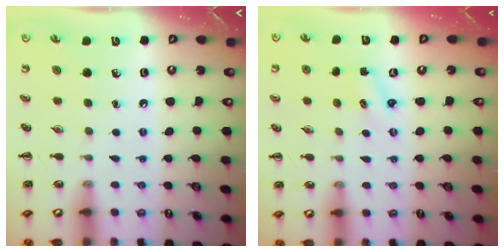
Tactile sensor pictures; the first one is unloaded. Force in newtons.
{"total": 0.8, "press": 0.8, "slide": 0.3}